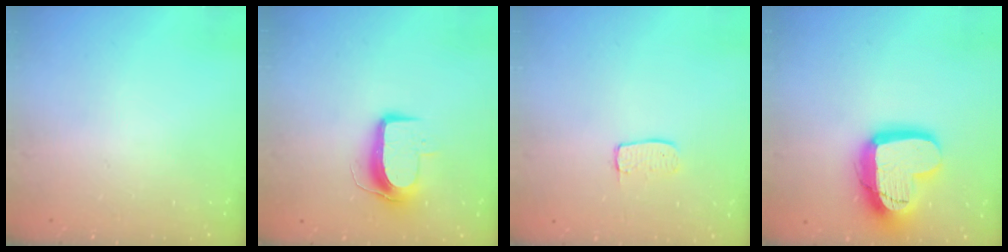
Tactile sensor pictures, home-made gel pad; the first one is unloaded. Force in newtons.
{"total": 10.6, "press": 10.6, "slide": 0.8}
{"total": 5.8, "press": 5.8, "slide": 0.3}
{"total": 17.1, "press": 17.0, "slide": 1.5}